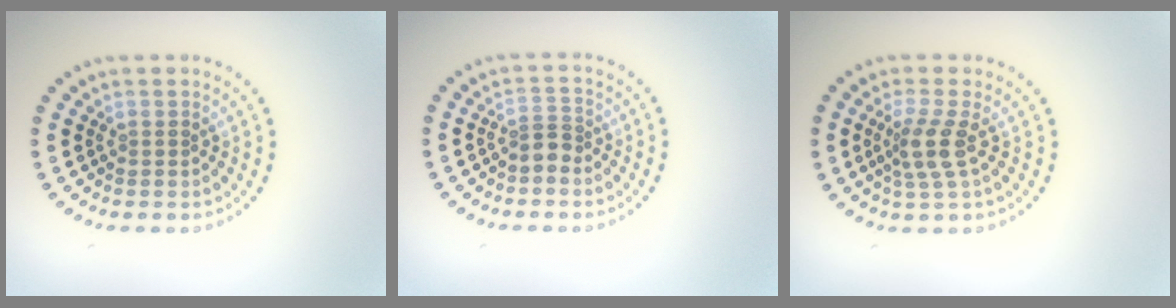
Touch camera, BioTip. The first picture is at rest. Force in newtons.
{"total": 1.8, "press": 1.5, "slide": 1.1}
{"total": 2.8, "press": 2.2, "slide": 1.7}